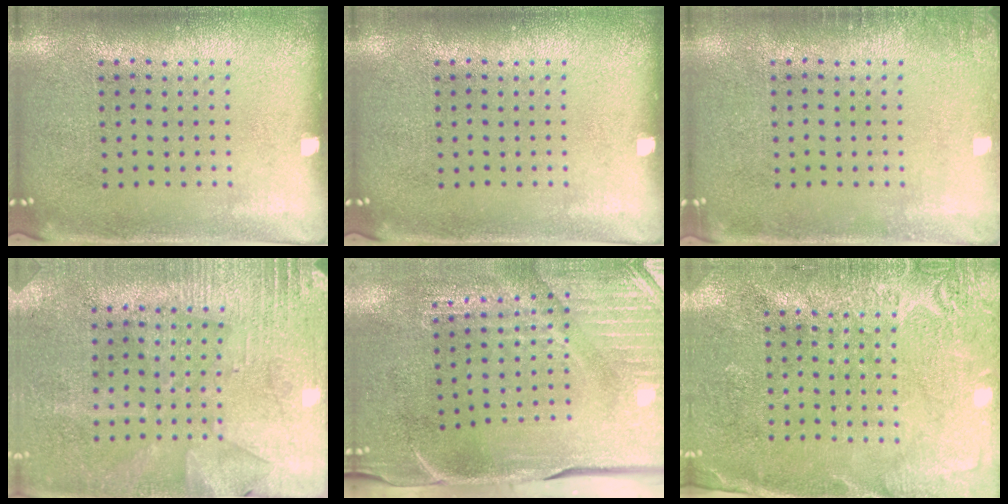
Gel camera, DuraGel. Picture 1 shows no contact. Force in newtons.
{"total": 0.0}
{"total": 1.0, "press": 1.0, "slide": 0.2}
{"total": 2.9, "press": 2.8, "slide": 0.8}
{"total": 4.6, "press": 3.9, "slide": 2.5}
{"total": 2.8, "press": 2.8, "slide": 0.3}